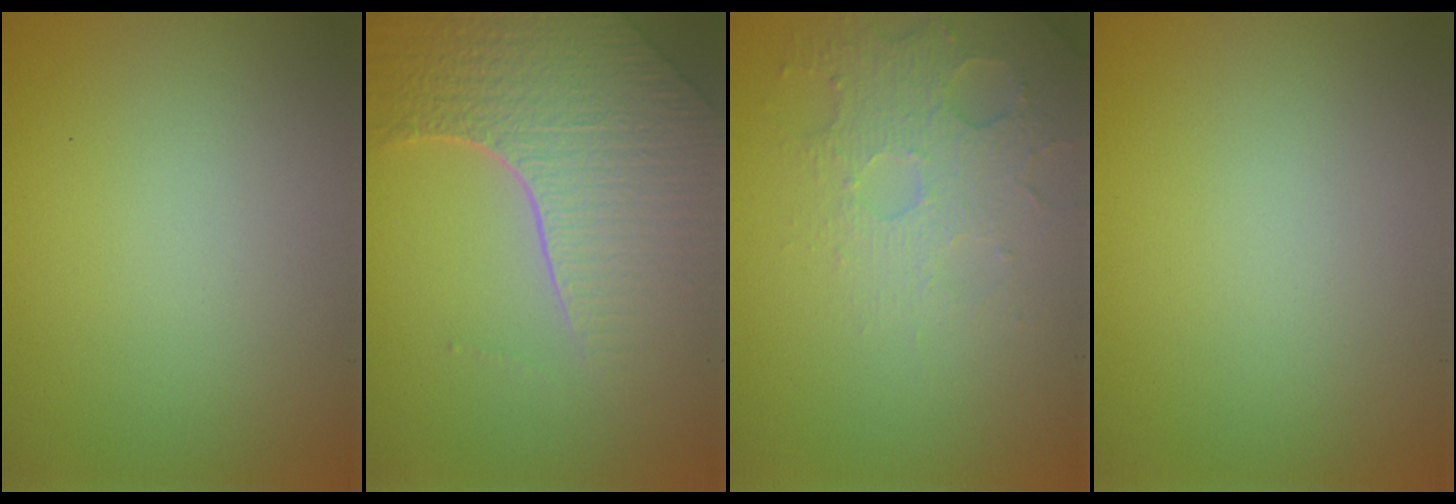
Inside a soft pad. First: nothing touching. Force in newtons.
{"total": 8.0, "press": 5.7, "slide": 5.7}
{"total": 5.0, "press": 3.3, "slide": 3.7}
{"total": 0.0}